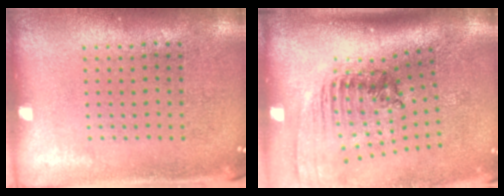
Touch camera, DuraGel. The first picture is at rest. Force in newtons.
{"total": 1.8, "press": 1.4, "slide": 1.2}